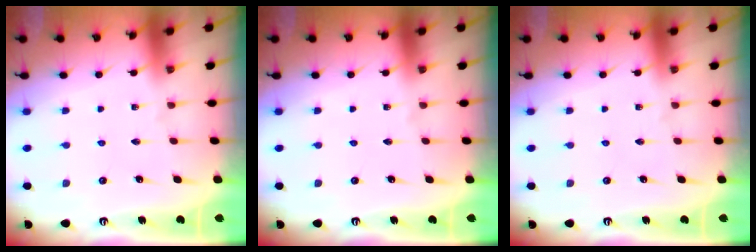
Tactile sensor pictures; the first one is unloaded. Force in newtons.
{"total": 0.0}
{"total": 0.0}